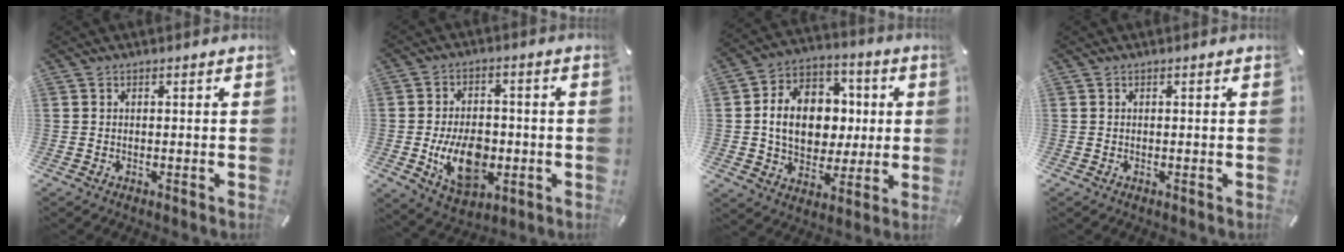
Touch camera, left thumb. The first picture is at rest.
{"total": 12.7, "force": [-2.9, 8.3, 9.2], "torque": [-0.167, -0.003, -0.047]}
{"total": 14.5, "force": [0.0, 12.0, 8.1], "torque": [-0.160, 0.010, 0.005]}
{"total": 0.0}